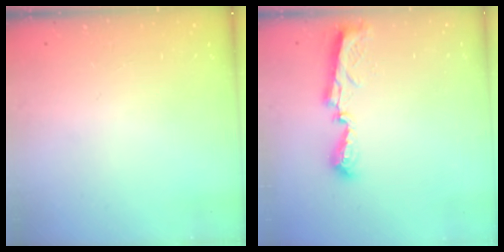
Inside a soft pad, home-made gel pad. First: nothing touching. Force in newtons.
{"total": 8.3, "press": 8.2, "slide": 0.4}